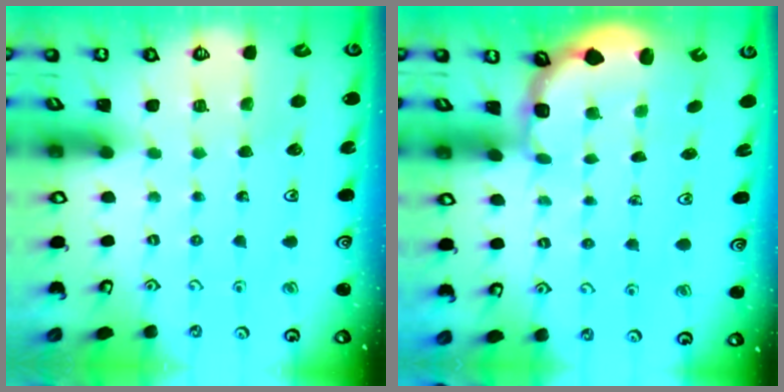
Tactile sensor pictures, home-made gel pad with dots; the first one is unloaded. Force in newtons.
{"total": 2.7, "press": 2.1, "slide": 1.7}